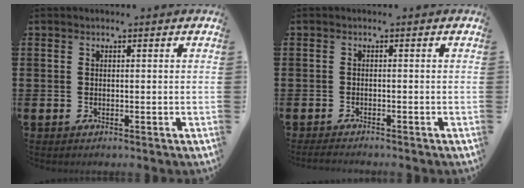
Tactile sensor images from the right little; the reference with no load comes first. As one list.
[{"total": 1.0, "force": [-0.9, 0.1, 0.4], "torque": [-0.008, 0.000, -0.018]}]